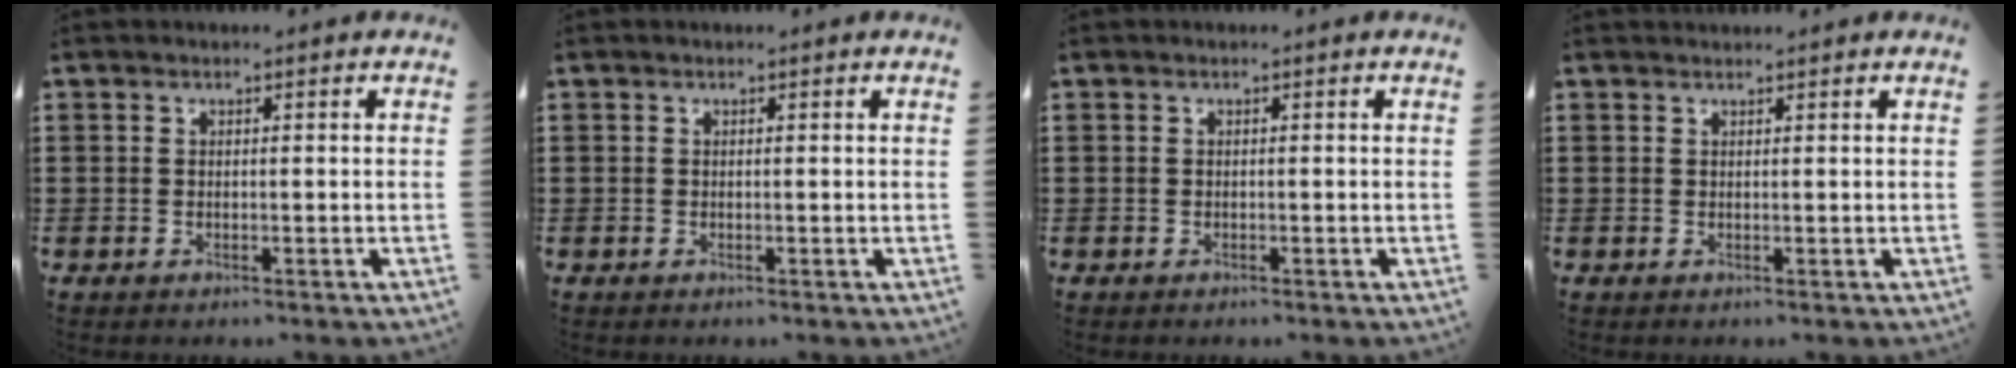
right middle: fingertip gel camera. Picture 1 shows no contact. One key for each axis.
{"total": 0.0}
{"total": 0.0}
{"total": 0.6, "fx": 0.6, "fy": 0.1, "fz": -0.1, "tx": -0.001, "ty": 0.001, "tz": 0.011}